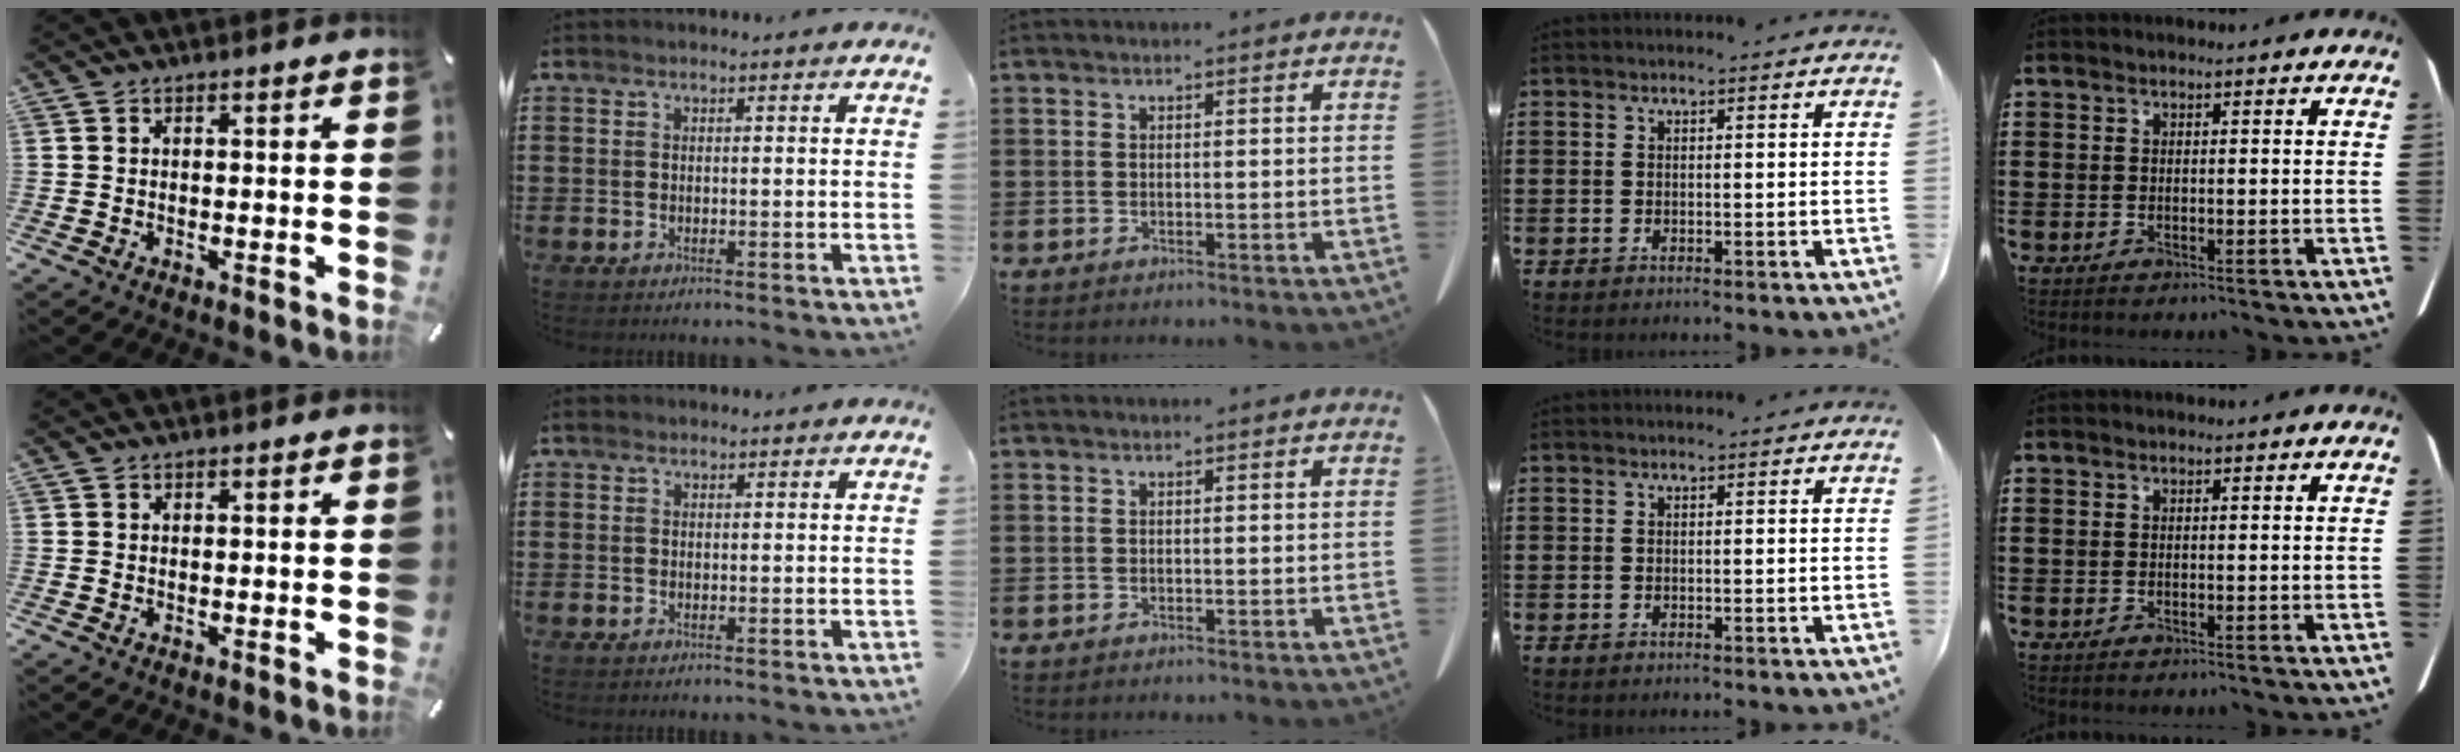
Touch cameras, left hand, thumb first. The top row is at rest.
{"index": {"total": 0.6, "force": [0.2, 0.6, 0.3], "torque": [-0.006, 0.006, 0.003]}}